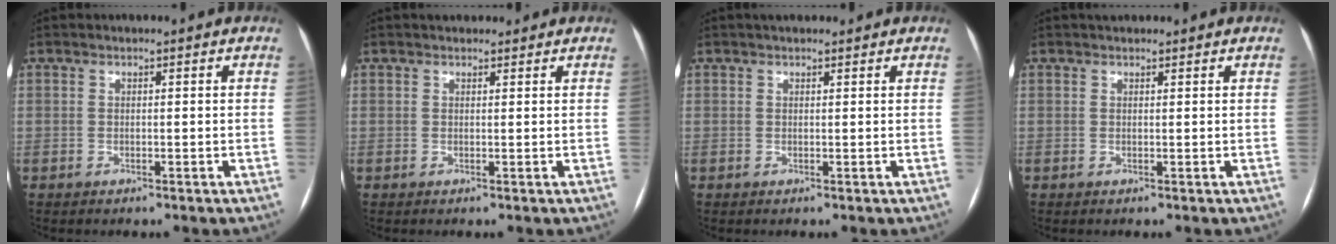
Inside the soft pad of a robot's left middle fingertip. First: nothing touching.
{"total": 2.9, "force": [2.6, 1.2, 0.8], "torque": [-0.005, 0.023, 0.034]}
{"total": 2.9, "force": [2.4, 0.9, 1.3], "torque": [-0.013, 0.028, 0.036]}
{"total": 1.9, "force": [1.6, 0.7, 0.6], "torque": [-0.004, 0.023, 0.023]}